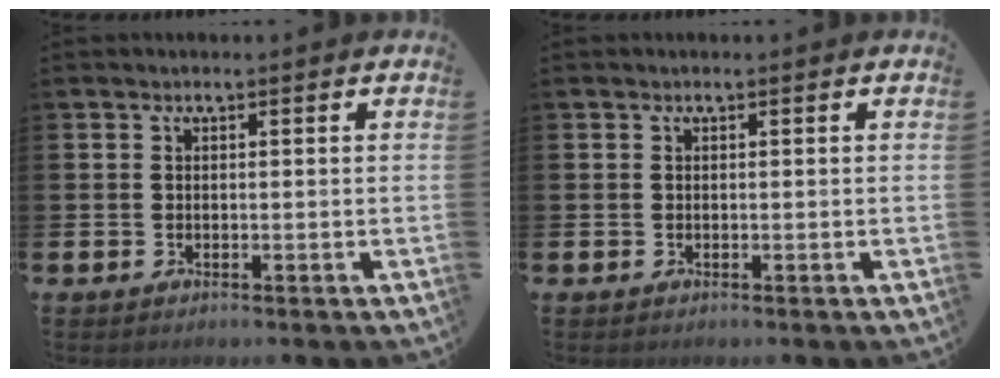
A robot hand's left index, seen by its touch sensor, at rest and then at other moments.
{"total": 0.0}